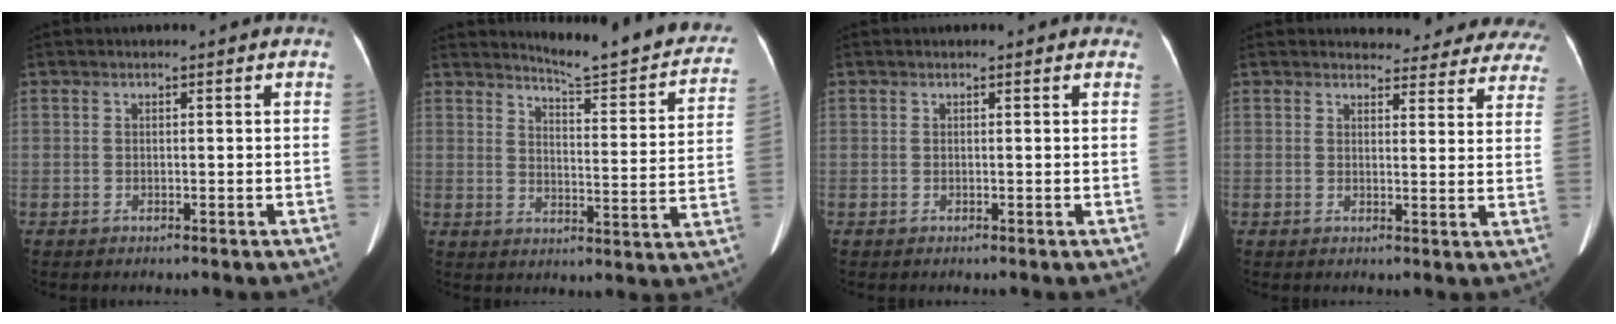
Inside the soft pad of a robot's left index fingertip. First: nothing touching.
{"total": 16.3, "force": [15.2, 1.5, 5.7], "torque": [-0.068, -0.065, 0.177]}
{"total": 0.8, "force": [0.6, 0.5, 0.2], "torque": [-0.007, 0.004, 0.001]}
{"total": 15.6, "force": [14.8, 4.6, 1.9], "torque": [0.015, -0.041, 0.141]}